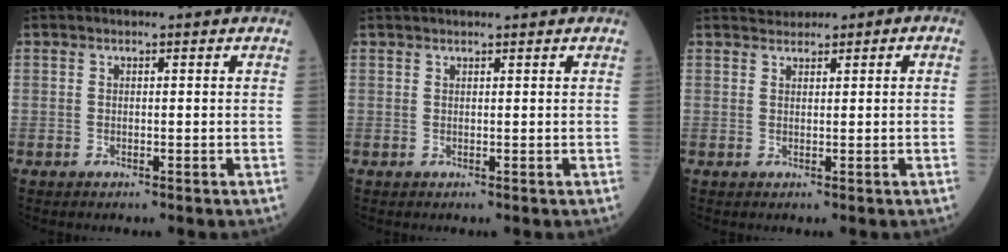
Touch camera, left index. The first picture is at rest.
{"total": 3.5, "force": [3.2, 0.3, 1.5], "torque": [-0.016, 0.031, 0.047]}
{"total": 1.9, "force": [1.4, 1.0, 0.8], "torque": [-0.019, 0.027, 0.028]}